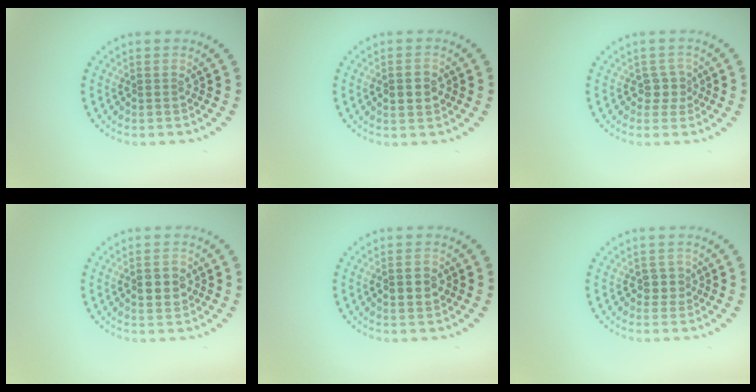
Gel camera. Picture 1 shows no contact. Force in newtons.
{"total": 2.6, "press": 2.6, "slide": 0.1}
{"total": 1.7, "press": 1.2, "slide": 1.2}
{"total": 2.4, "press": 2.4, "slide": 0.1}
{"total": 2.6, "press": 2.6, "slide": 0.1}
{"total": 1.4, "press": 1.1, "slide": 0.9}